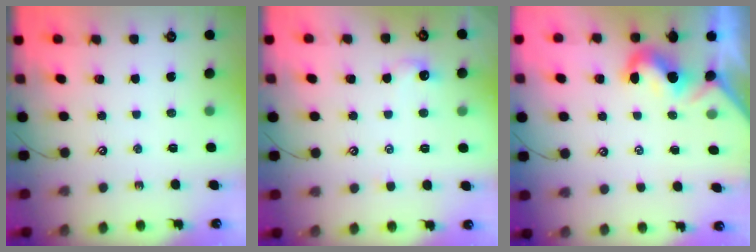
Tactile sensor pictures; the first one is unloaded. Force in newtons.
{"total": 1.6, "press": 1.5, "slide": 0.4}
{"total": 2.2, "press": 2.1, "slide": 0.6}